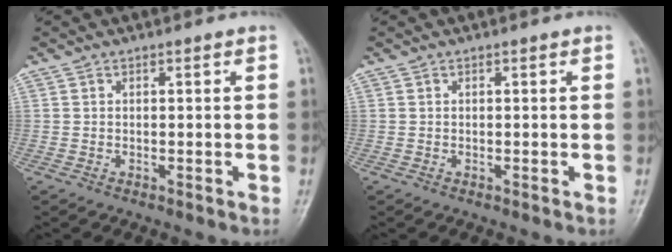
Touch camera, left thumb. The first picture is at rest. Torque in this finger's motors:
{"motor_torque": [-0.01, 0.01, -0.04, -0.01, 0.00]}